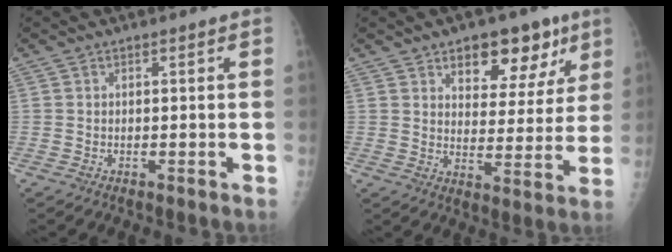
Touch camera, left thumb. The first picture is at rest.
{"total": 13.4, "force": [7.7, 7.4, 8.2], "torque": [-0.055, -0.035, 0.109]}